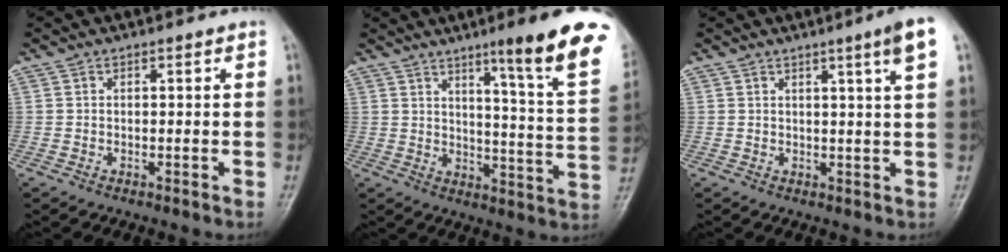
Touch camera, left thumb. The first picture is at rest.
{"total": 17.7, "force": [10.4, 0.9, 14.2], "torque": [-0.170, -0.062, 0.137]}
{"total": 5.5, "force": [2.7, -0.6, 4.8], "torque": [-0.068, -0.013, 0.038]}